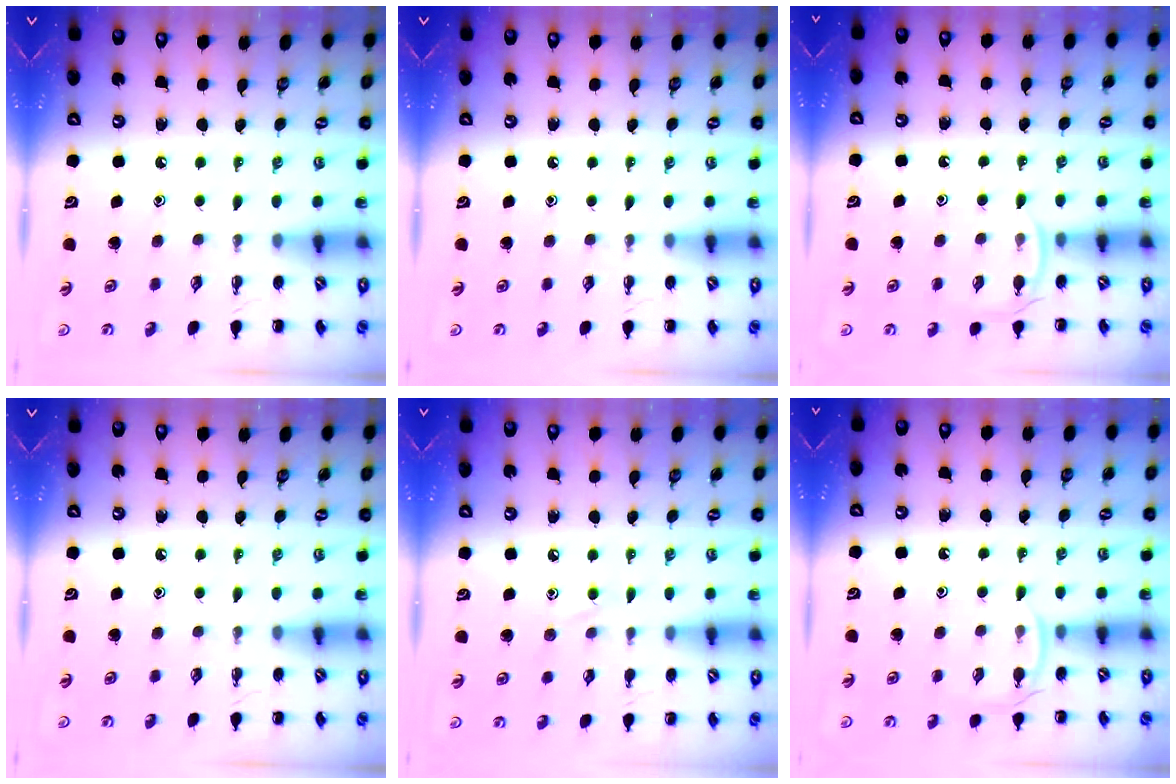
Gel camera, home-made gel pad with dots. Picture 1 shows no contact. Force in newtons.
{"total": 0.0}
{"total": 4.5, "press": 4.3, "slide": 1.3}
{"total": 0.0}
{"total": 5.7, "press": 5.4, "slide": 1.9}
{"total": 4.5, "press": 4.3, "slide": 1.3}